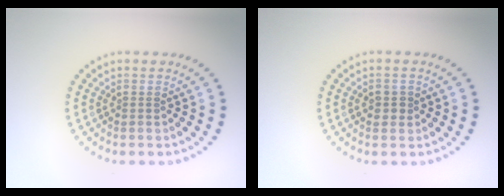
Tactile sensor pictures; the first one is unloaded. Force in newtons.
{"total": 1.6, "press": 1.6, "slide": 0.3}